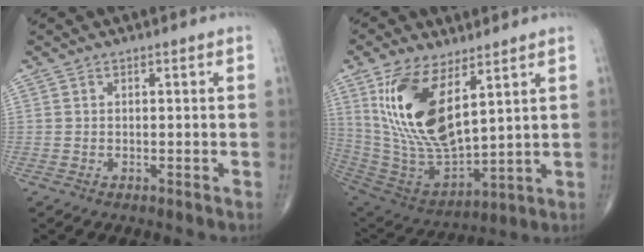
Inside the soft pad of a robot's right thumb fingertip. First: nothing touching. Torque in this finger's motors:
{"motor_torque": [-0.89, 2.46, 2.02, 0.75, 0.58]}